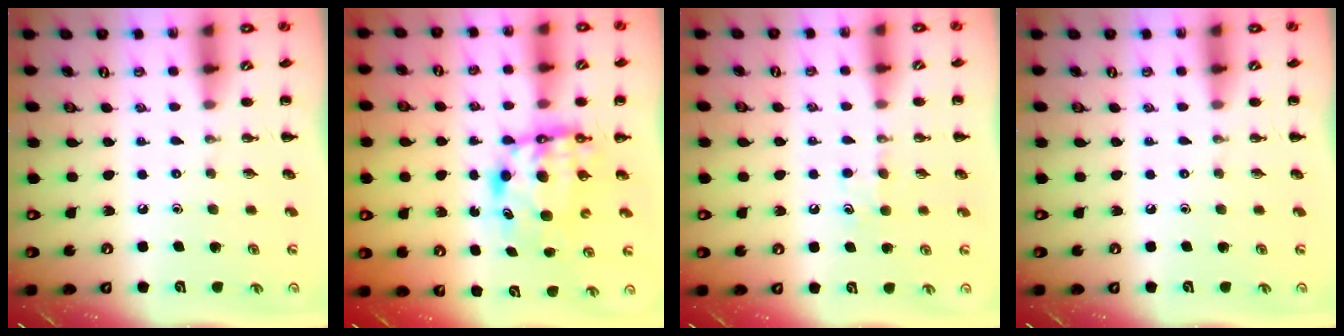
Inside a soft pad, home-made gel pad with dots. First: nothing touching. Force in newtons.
{"total": 6.5, "press": 6.2, "slide": 1.9}
{"total": 6.0, "press": 5.7, "slide": 1.8}
{"total": 0.0}